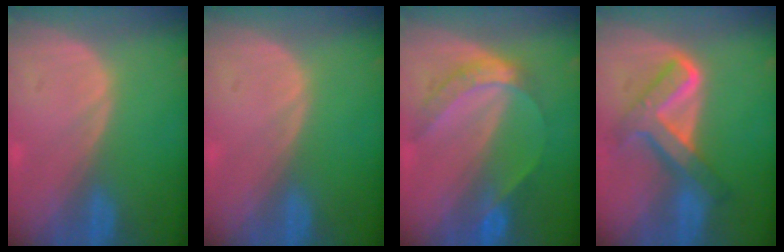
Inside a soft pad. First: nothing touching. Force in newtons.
{"total": 0.0}
{"total": 6.7, "press": 5.5, "slide": 3.9}
{"total": 7.7, "press": 7.7, "slide": 0.5}